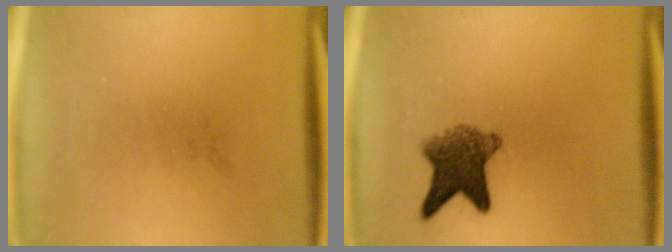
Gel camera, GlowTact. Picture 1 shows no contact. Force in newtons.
{"total": 6.8}